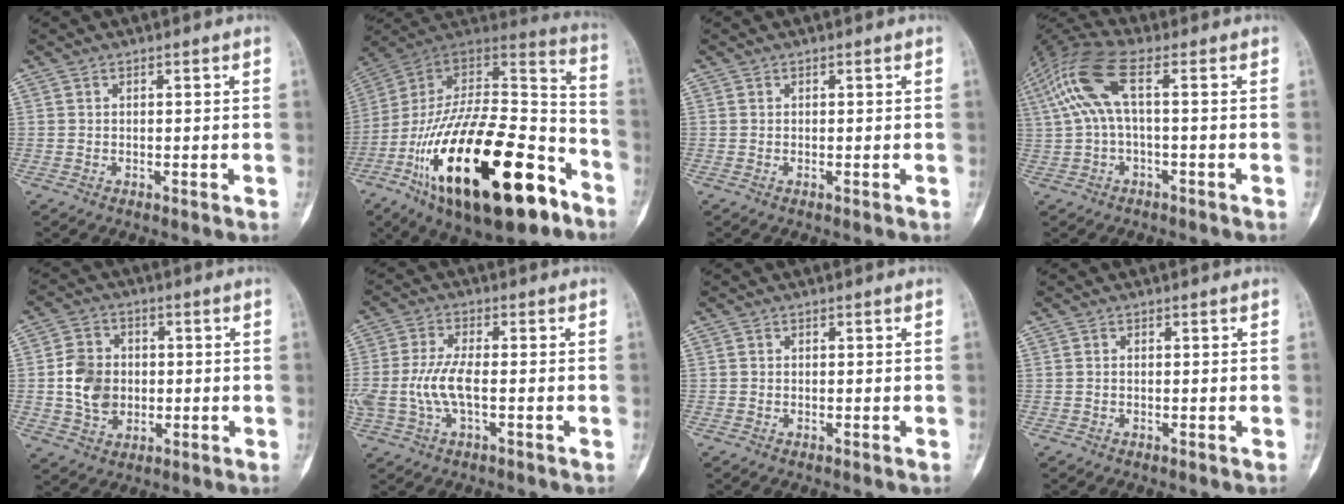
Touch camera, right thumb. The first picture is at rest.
{"total": 36.5, "force": [-17.0, 15.2, 28.5], "torque": [-0.475, 0.057, -0.271]}
{"total": 0.0}
{"total": 10.7, "force": [1.6, 3.2, 10.1], "torque": [-0.254, 0.044, 0.030]}
{"total": 9.1, "force": [-0.4, 7.4, 5.3], "torque": [-0.072, 0.004, -0.005]}
{"total": 7.8, "force": [-1.2, 3.2, 7.0], "torque": [-0.173, 0.012, -0.023]}
{"total": 0.0}
{"total": 0.0}